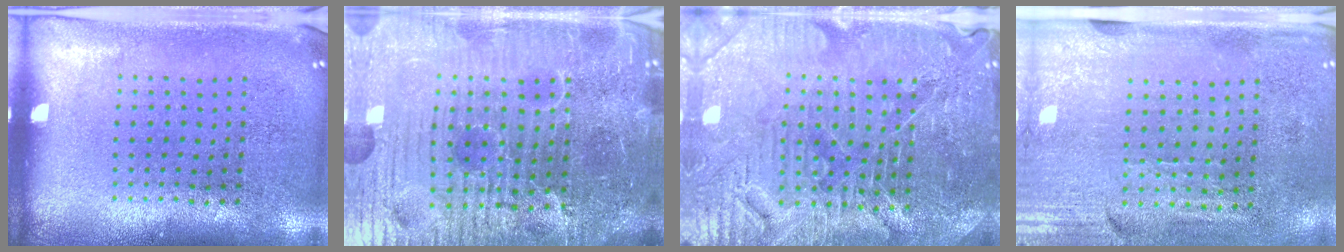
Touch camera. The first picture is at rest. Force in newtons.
{"total": 6.8, "press": 6.1, "slide": 3.0}
{"total": 4.5, "press": 4.4, "slide": 1.2}
{"total": 3.1, "press": 2.6, "slide": 1.6}